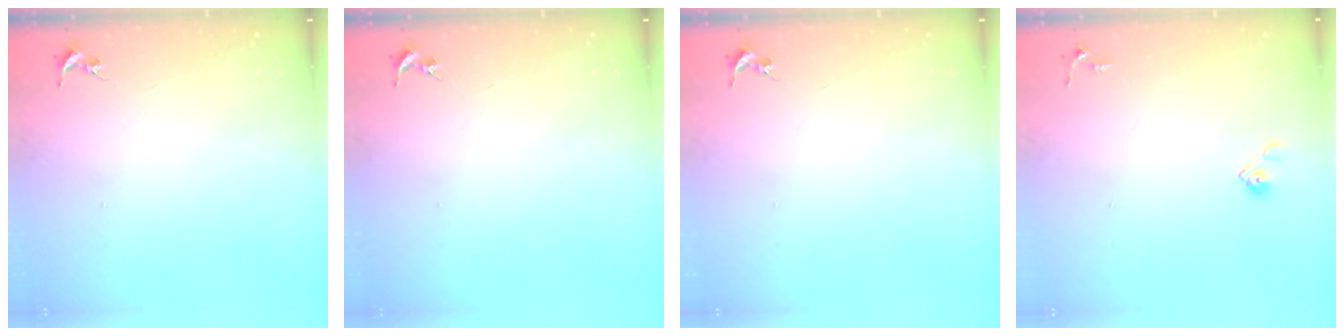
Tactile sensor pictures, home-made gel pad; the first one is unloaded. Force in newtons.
{"total": 0.0}
{"total": 0.0}
{"total": 4.0, "press": 4.0, "slide": 0.4}